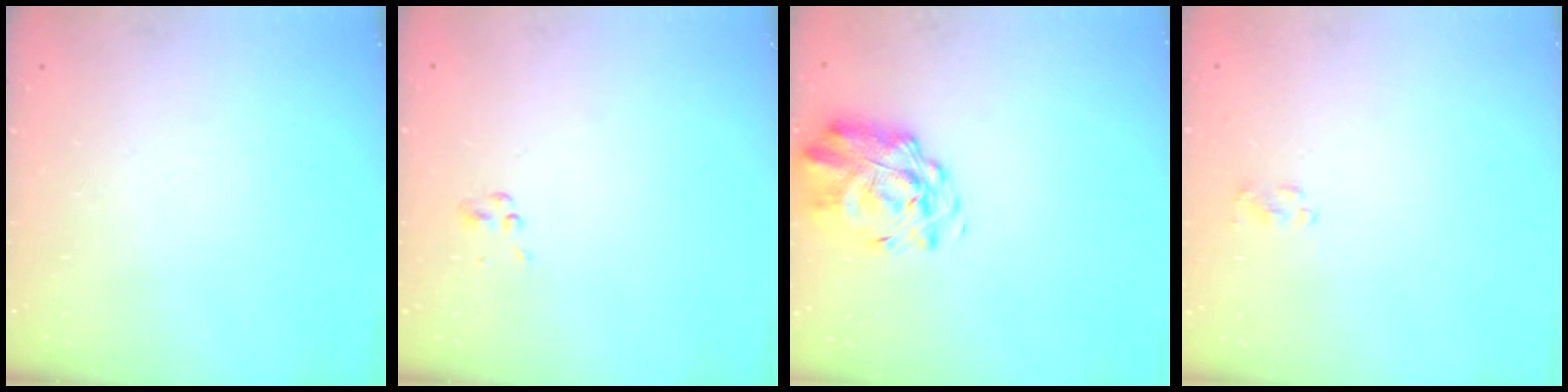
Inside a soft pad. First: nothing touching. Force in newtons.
{"total": 0.5, "press": 0.5, "slide": 0.1}
{"total": 2.6, "press": 2.2, "slide": 1.3}
{"total": 1.3, "press": 1.2, "slide": 0.5}